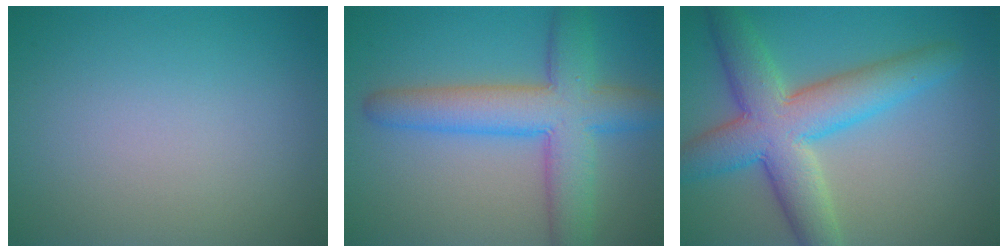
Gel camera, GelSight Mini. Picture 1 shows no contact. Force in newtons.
{"total": 7.7, "press": 7.7, "slide": 0.2}
{"total": 8.3, "press": 8.3, "slide": 0.2}